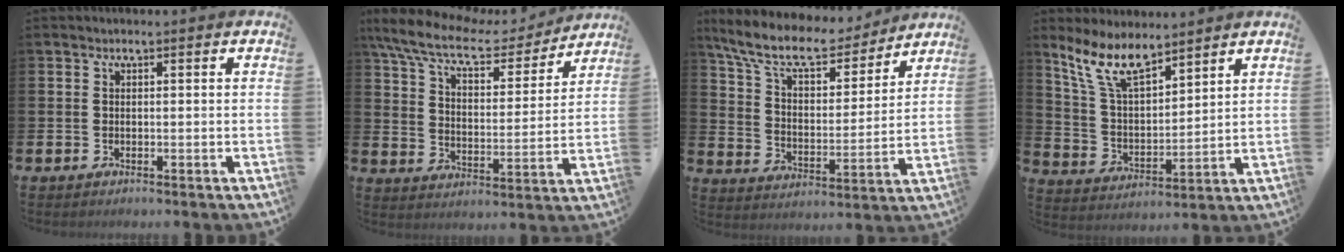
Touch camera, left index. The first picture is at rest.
{"total": 10.0, "force": [8.2, 2.9, 4.8], "torque": [-0.125, -0.049, 0.138]}
{"total": 10.5, "force": [9.2, 3.2, 4.0], "torque": [-0.115, -0.054, 0.161]}
{"total": 9.1, "force": [7.5, 2.7, 4.4], "torque": [-0.117, -0.022, 0.140]}